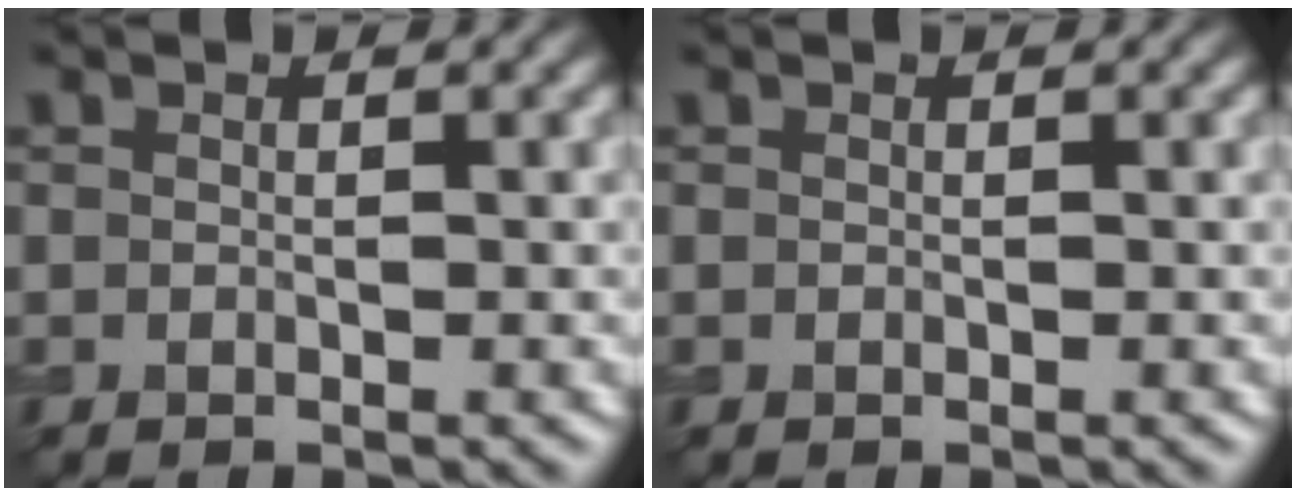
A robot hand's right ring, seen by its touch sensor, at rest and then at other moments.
{"total": 0.0}